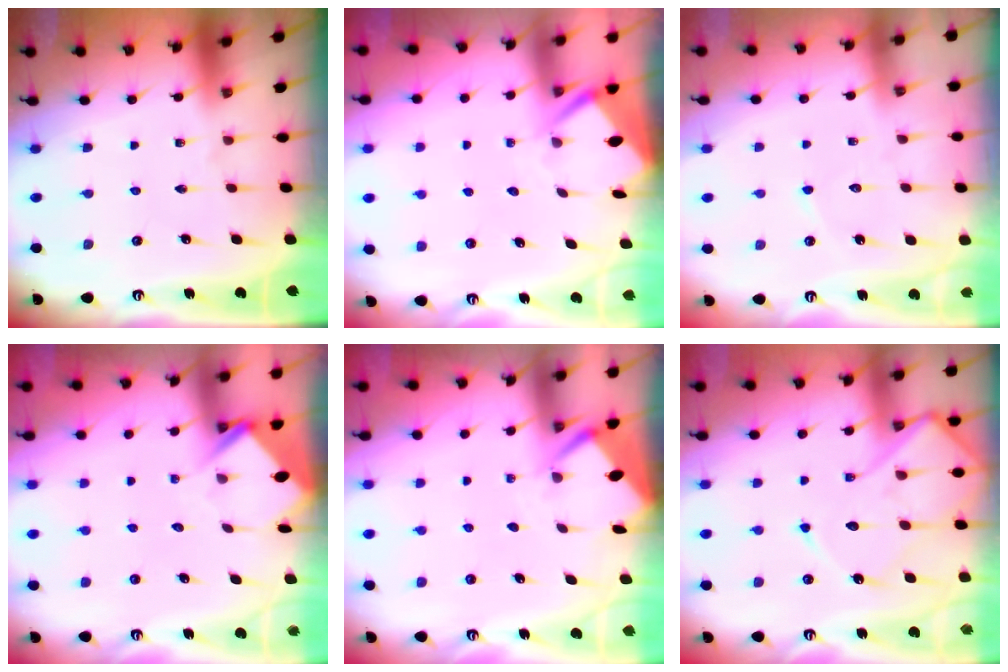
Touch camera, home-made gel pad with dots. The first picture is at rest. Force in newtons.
{"total": 3.2, "press": 3.2, "slide": 0.3}
{"total": 3.9, "press": 3.8, "slide": 0.4}
{"total": 4.5, "press": 4.5, "slide": 0.4}
{"total": 2.8, "press": 2.7, "slide": 0.3}
{"total": 13.8, "press": 13.7, "slide": 1.4}